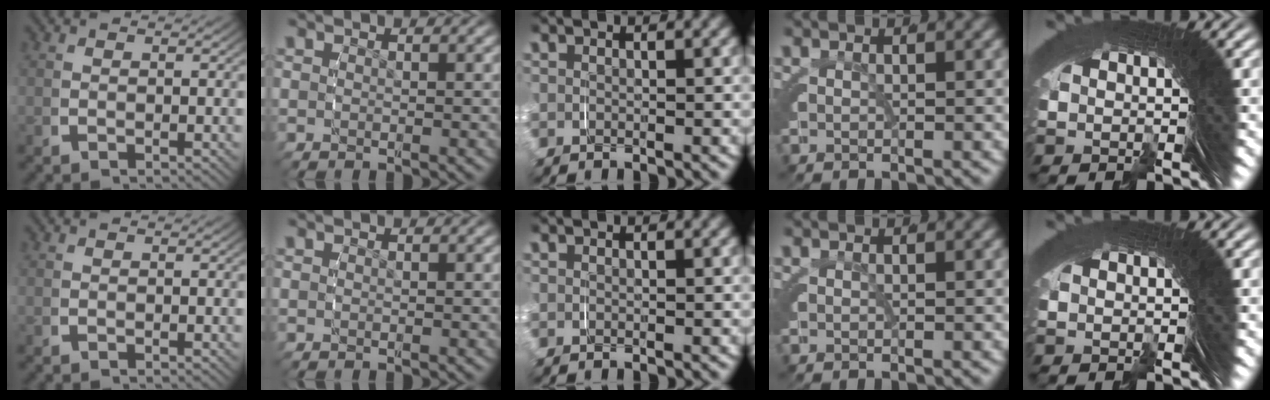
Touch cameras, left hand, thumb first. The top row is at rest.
{}